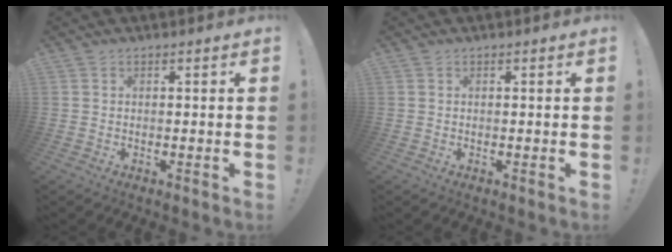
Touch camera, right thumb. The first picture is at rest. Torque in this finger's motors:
{"motor_torque": [0.00, 0.00, -0.07, 0.07, 0.00]}